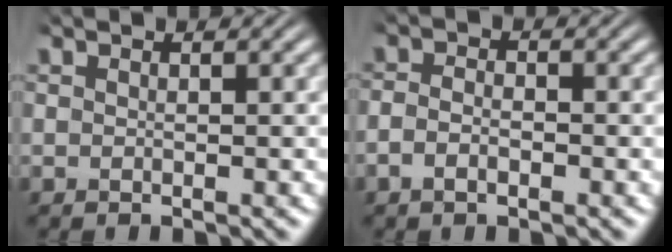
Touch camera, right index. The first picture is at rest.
{"total": 1.8, "force": [-1.1, 0.9, 1.1], "torque": [-0.026, -0.002, -0.021]}